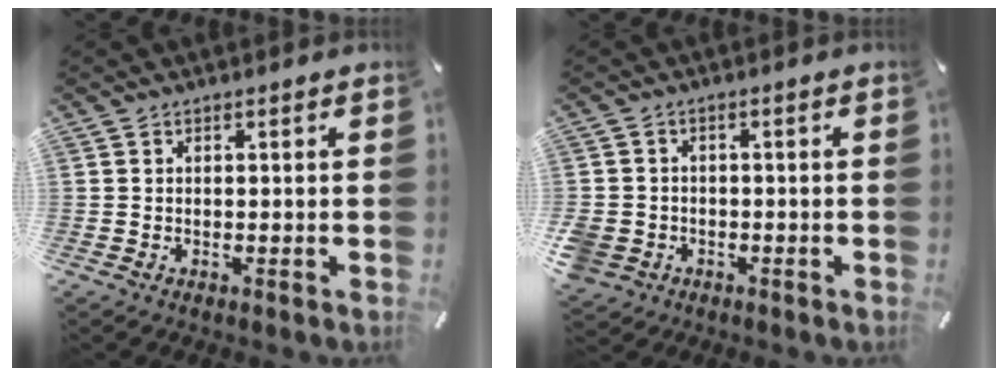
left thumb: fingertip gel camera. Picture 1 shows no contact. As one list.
[{"total": 4.4, "force": [-1.7, 3.8, 1.4], "torque": [-0.035, 0.005, -0.032]}]